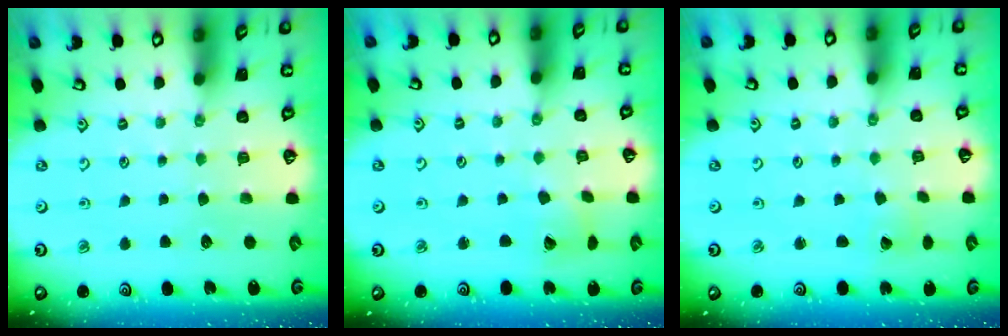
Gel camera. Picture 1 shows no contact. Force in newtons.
{"total": 4.5, "press": 4.4, "slide": 0.6}
{"total": 1.0, "press": 1.0, "slide": 0.1}